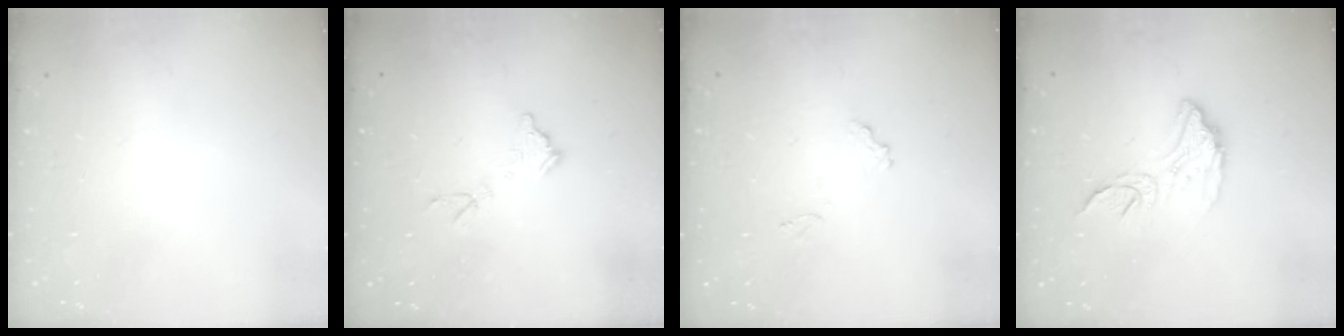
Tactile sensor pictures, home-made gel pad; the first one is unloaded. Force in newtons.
{"total": 7.8, "press": 7.8, "slide": 0.5}
{"total": 7.7, "press": 7.7, "slide": 0.5}
{"total": 11.4, "press": 11.3, "slide": 0.7}